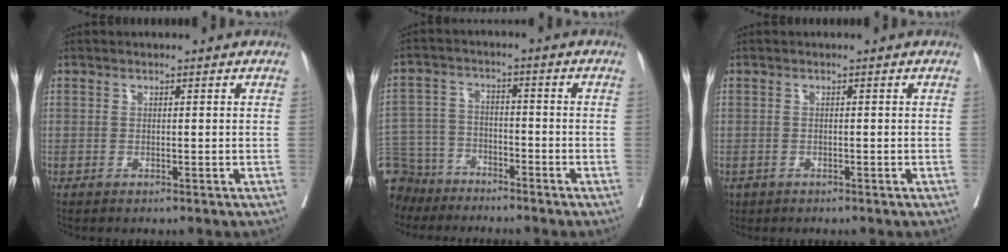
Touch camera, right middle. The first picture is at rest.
{"total": 12.2, "force": [-10.3, 6.2, 2.0], "torque": [-0.064, 0.007, -0.186]}
{"total": 1.7, "force": [-1.1, 1.2, 0.4], "torque": [-0.011, -0.001, -0.016]}